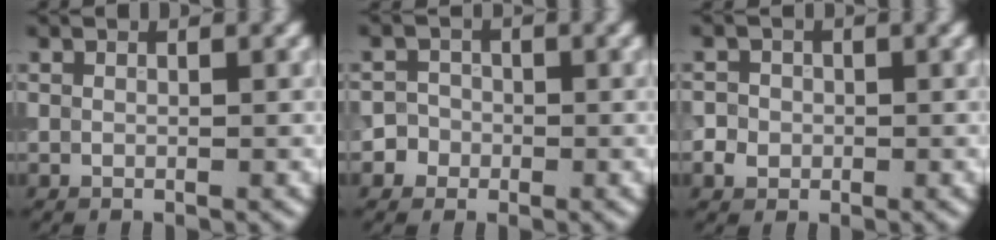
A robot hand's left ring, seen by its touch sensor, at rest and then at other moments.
{"total": 2.6, "force": [-1.0, 2.4, 0.2], "torque": [0.026, 0.006, -0.026]}
{"total": 2.2, "force": [-0.4, 2.1, 0.6], "torque": [0.005, 0.005, -0.012]}